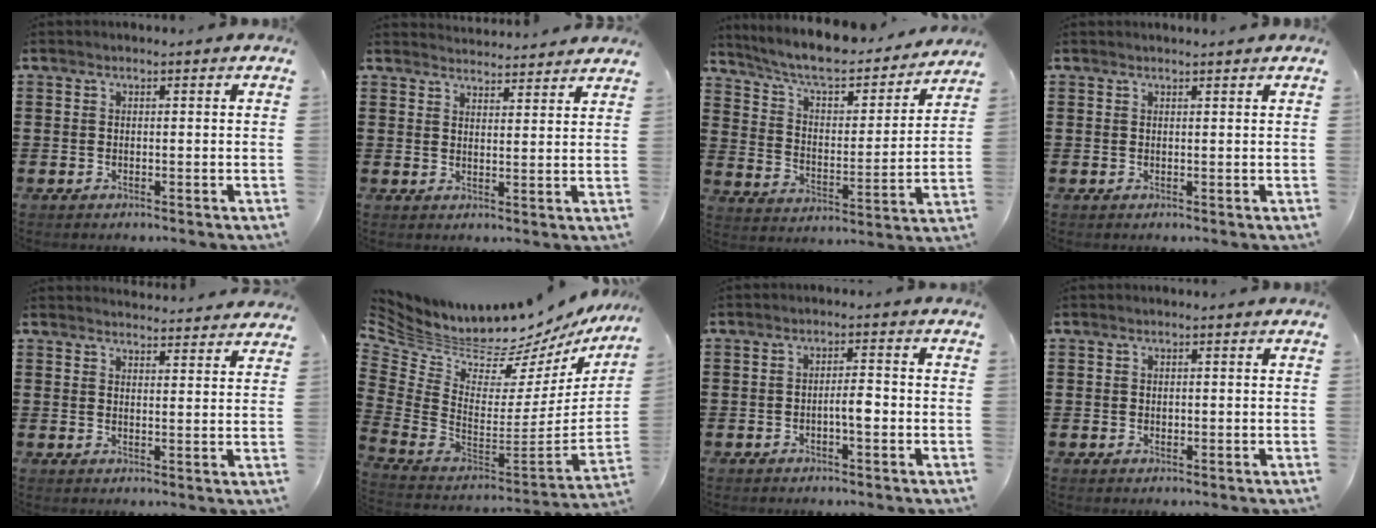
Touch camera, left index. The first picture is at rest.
{"total": 3.2, "force": [3.2, -0.1, -0.2], "torque": [0.002, -0.020, 0.056]}
{"total": 7.7, "force": [6.8, 1.1, 3.4], "torque": [-0.094, -0.042, 0.116]}
{"total": 0.7, "force": [0.7, -0.1, 0.2], "torque": [-0.005, -0.002, 0.013]}
{"total": 3.0, "force": [3.0, -0.1, 0.0], "torque": [-0.001, -0.019, 0.053]}
{"total": 5.3, "force": [5.1, 1.4, 0.9], "torque": [-0.060, -0.070, 0.080]}
{"total": 3.1, "force": [-1.0, 0.8, 2.9], "torque": [-0.052, 0.005, -0.019]}
{"total": 0.5, "force": [0.1, 0.4, 0.3], "torque": [-0.008, 0.003, 0.002]}